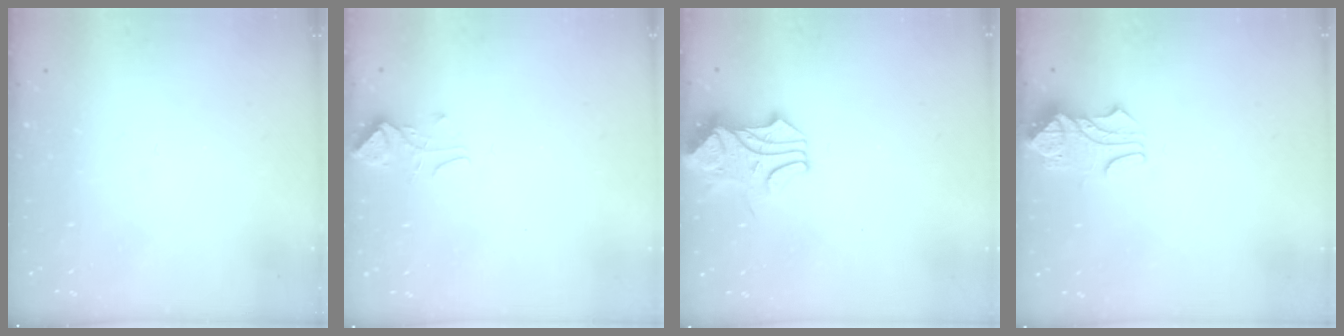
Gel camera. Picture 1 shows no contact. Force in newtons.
{"total": 0.9, "press": 0.5, "slide": 0.8}
{"total": 1.4, "press": 1.4, "slide": 0.1}
{"total": 1.0, "press": 0.2, "slide": 1.0}